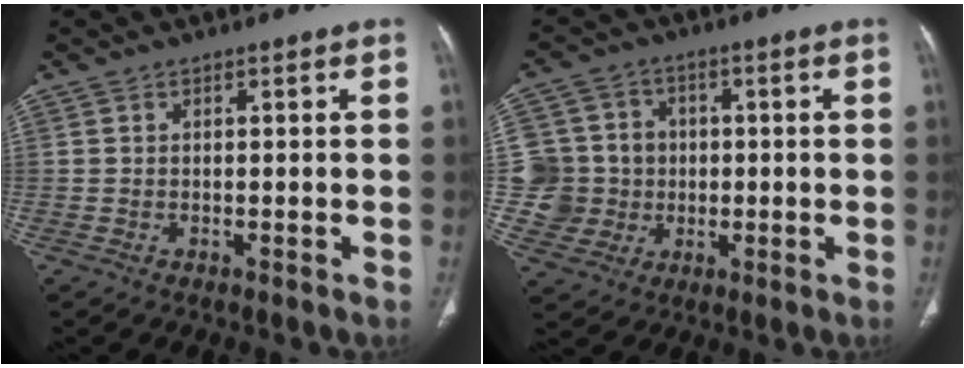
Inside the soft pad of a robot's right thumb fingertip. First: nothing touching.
{"total": 11.1, "force": [-0.1, 10.9, 2.5], "torque": [-0.019, 0.019, 0.005]}